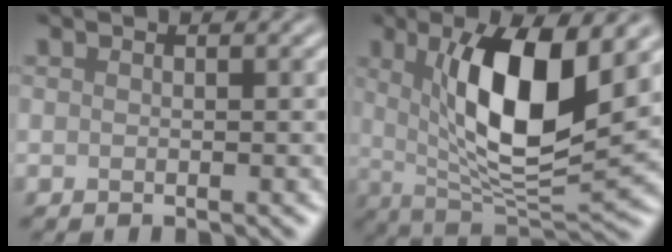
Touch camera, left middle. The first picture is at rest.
{"total": 10.3, "force": [2.5, 3.4, 9.4], "torque": [-0.149, -0.014, 0.047]}